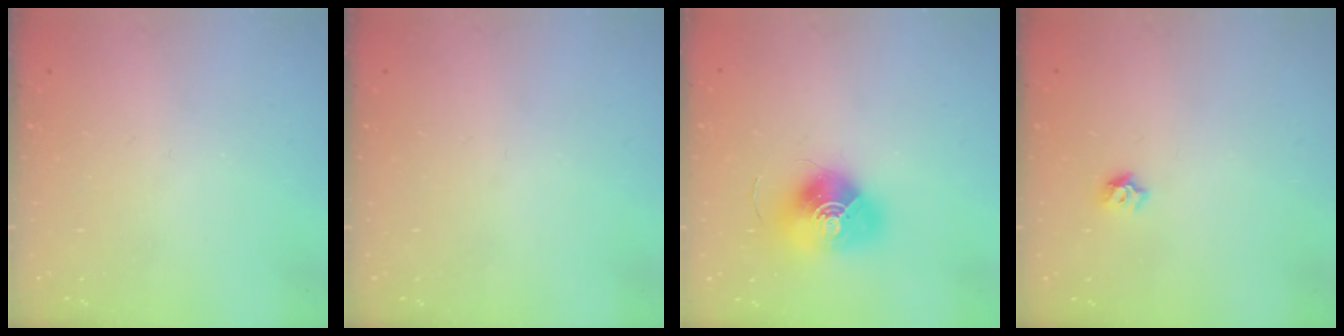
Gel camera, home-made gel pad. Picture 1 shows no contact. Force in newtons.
{"total": 0.0}
{"total": 16.2, "press": 16.2, "slide": 0.5}
{"total": 5.7, "press": 5.6, "slide": 0.7}